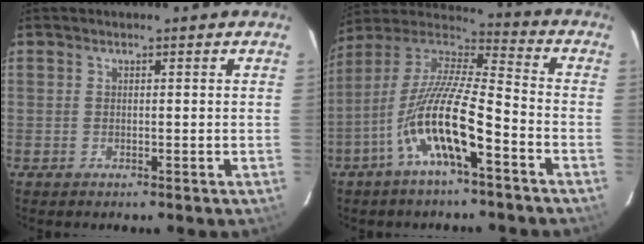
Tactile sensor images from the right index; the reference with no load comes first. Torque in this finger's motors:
{"motor_torque": [1.26, -0.88, 1.05, 0.21]}